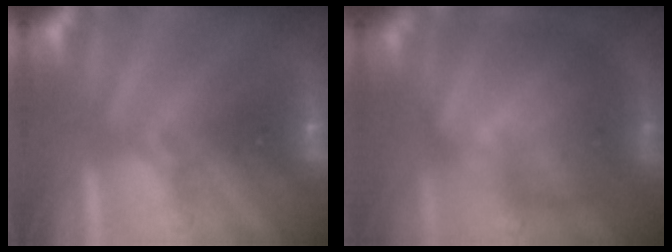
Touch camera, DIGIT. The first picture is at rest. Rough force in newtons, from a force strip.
{"total": 7.2}